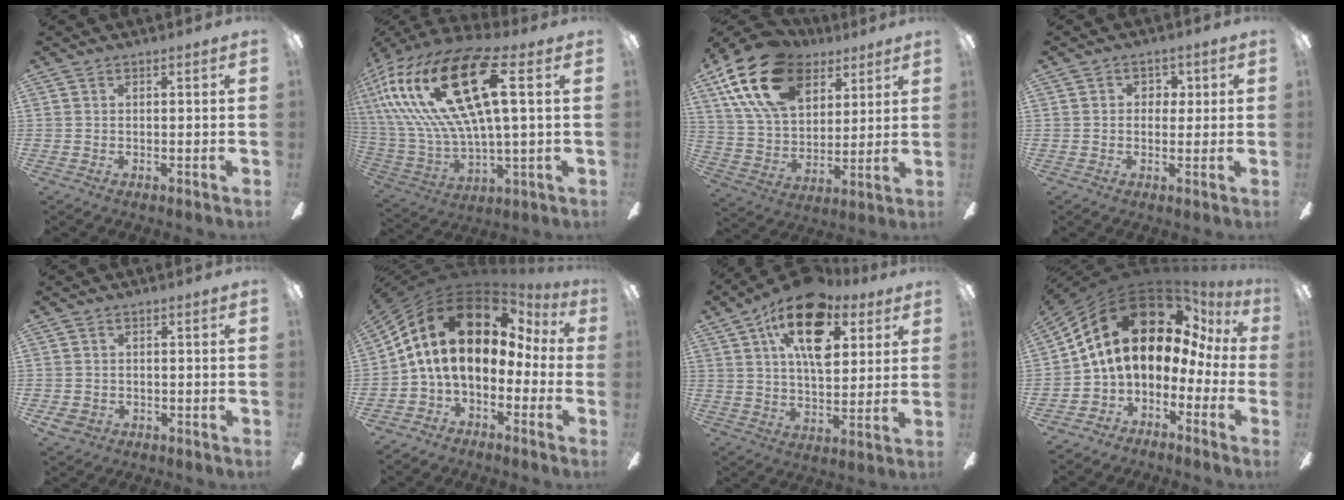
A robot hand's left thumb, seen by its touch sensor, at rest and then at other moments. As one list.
[{"total": 27.3, "force": [9.7, 10.6, 23.1], "torque": [-0.484, -0.037, 0.165]}, {"total": 20.5, "force": [10.8, 12.9, 11.8], "torque": [-0.229, -0.036, 0.197]}, {"total": 3.5, "force": [0.8, 2.9, 1.8], "torque": [-0.016, 0.003, 0.008]}, {"total": 2.5, "force": [-1.2, 2.1, 0.9], "torque": [-0.028, 0.001, -0.026]}, {"total": 15.0, "force": [3.1, 9.5, 11.1], "torque": [-0.238, -0.023, 0.050]}, {"total": 18.1, "force": [9.0, 9.4, 12.5], "torque": [-0.197, -0.021, 0.156]}, {"total": 19.3, "force": [6.9, 11.2, 14.1], "torque": [-0.265, -0.044, 0.127]}]